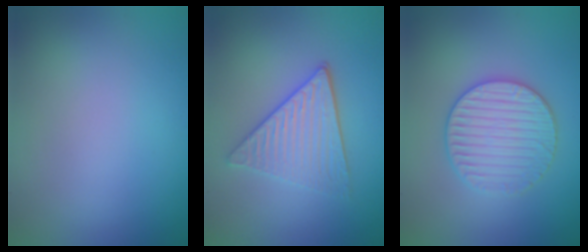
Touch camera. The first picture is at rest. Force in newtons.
{"total": 4.0, "press": 3.4, "slide": 2.0}
{"total": 4.0, "press": 3.9, "slide": 0.8}